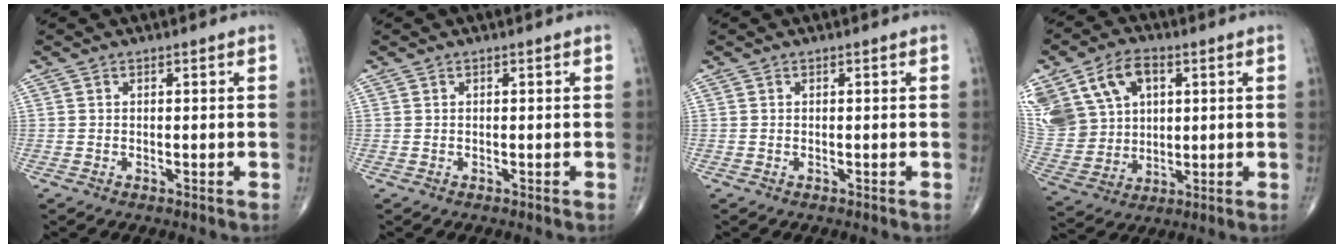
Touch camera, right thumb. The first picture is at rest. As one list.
[{"total": 0.0}, {"total": 0.0}, {"total": 20.7, "force": [7.7, 15.2, 11.7], "torque": [-0.260, 0.024, 0.165]}]